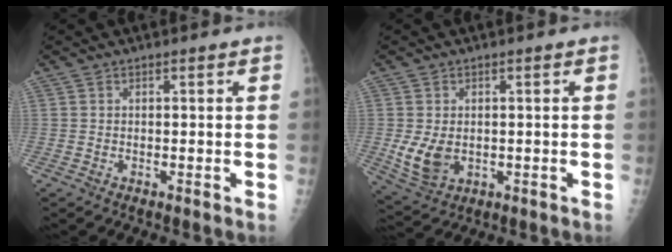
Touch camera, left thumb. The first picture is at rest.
{"total": 6.5, "force": [-0.5, 4.6, 4.5], "torque": [-0.078, -0.010, 0.005]}